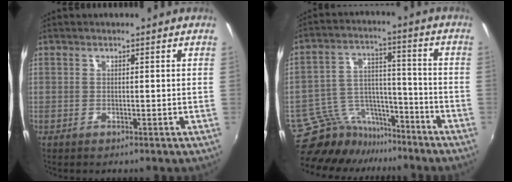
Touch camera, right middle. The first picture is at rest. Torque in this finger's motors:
{"motor_torque": [-0.76, -0.79, -0.31, -0.11]}